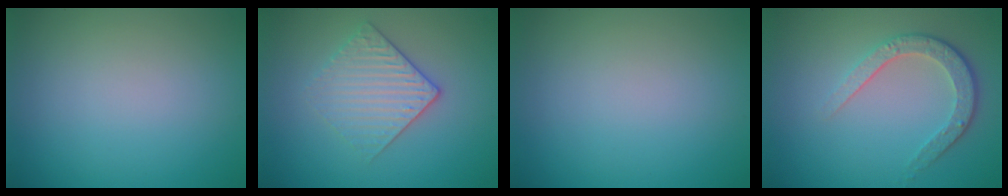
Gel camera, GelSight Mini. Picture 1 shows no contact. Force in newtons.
{"total": 3.1, "press": 2.8, "slide": 1.3}
{"total": 0.0}
{"total": 3.6, "press": 2.8, "slide": 2.2}